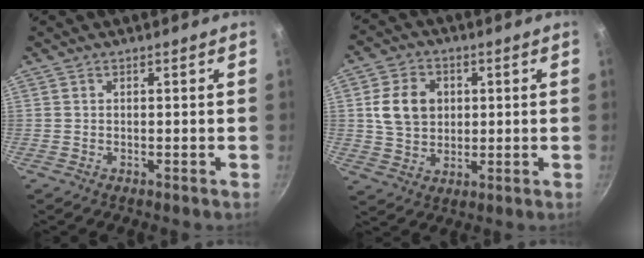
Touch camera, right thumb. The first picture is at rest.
{"total": 10.0, "force": [1.8, 8.1, 5.6], "torque": [-0.075, 0.001, 0.035]}